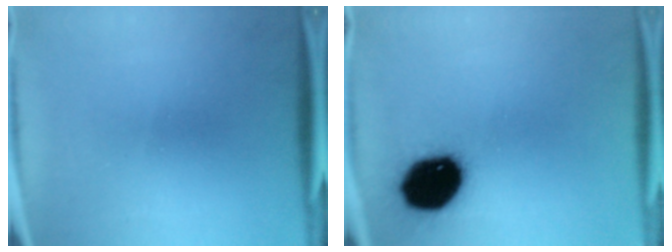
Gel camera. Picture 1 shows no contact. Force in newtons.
{"total": 18.0}